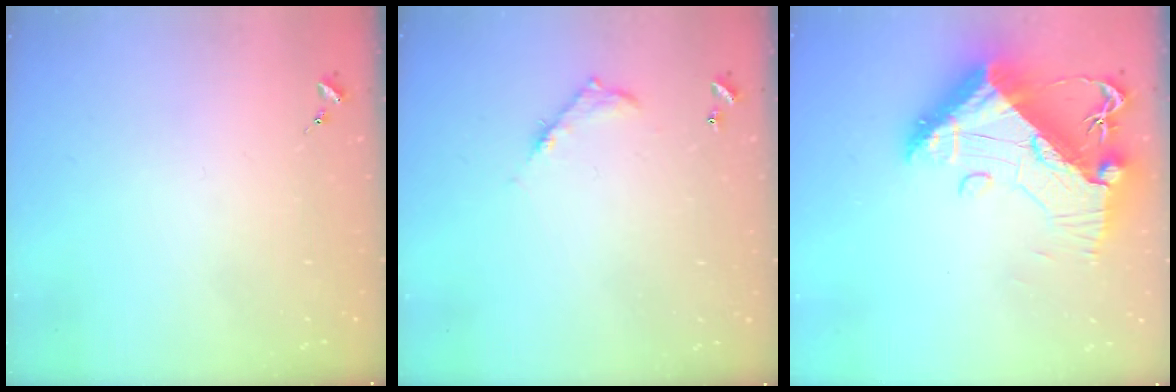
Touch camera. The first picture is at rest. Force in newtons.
{"total": 7.1, "press": 7.1, "slide": 0.5}
{"total": 19.4, "press": 19.3, "slide": 2.1}